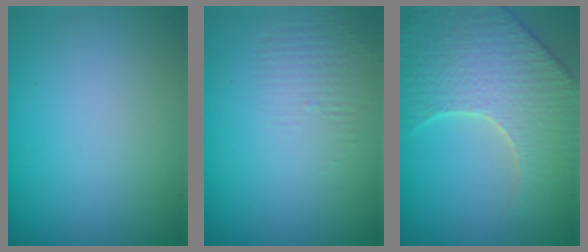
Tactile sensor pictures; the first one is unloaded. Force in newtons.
{"total": 1.2, "press": 0.1, "slide": 1.2}
{"total": 7.8, "press": 6.2, "slide": 4.8}